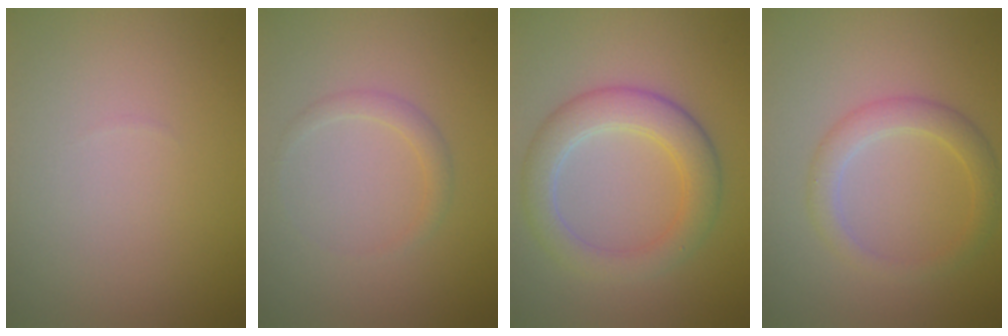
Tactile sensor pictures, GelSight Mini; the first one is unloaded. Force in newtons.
{"total": 1.2, "press": 1.2, "slide": 0.1}
{"total": 4.6, "press": 4.6, "slide": 0.3}
{"total": 2.7, "press": 2.7, "slide": 0.1}